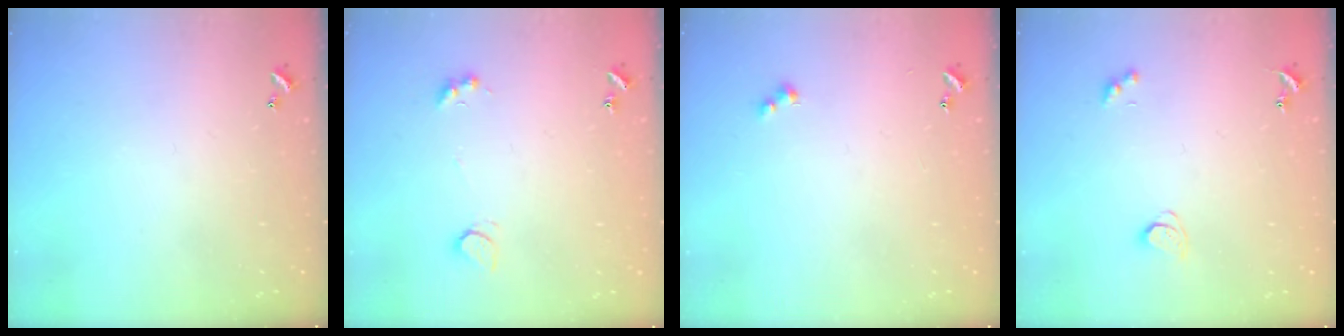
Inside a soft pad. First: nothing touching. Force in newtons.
{"total": 2.5, "press": 2.3, "slide": 1.1}
{"total": 2.5, "press": 2.5, "slide": 0.5}
{"total": 1.7, "press": 1.6, "slide": 0.4}